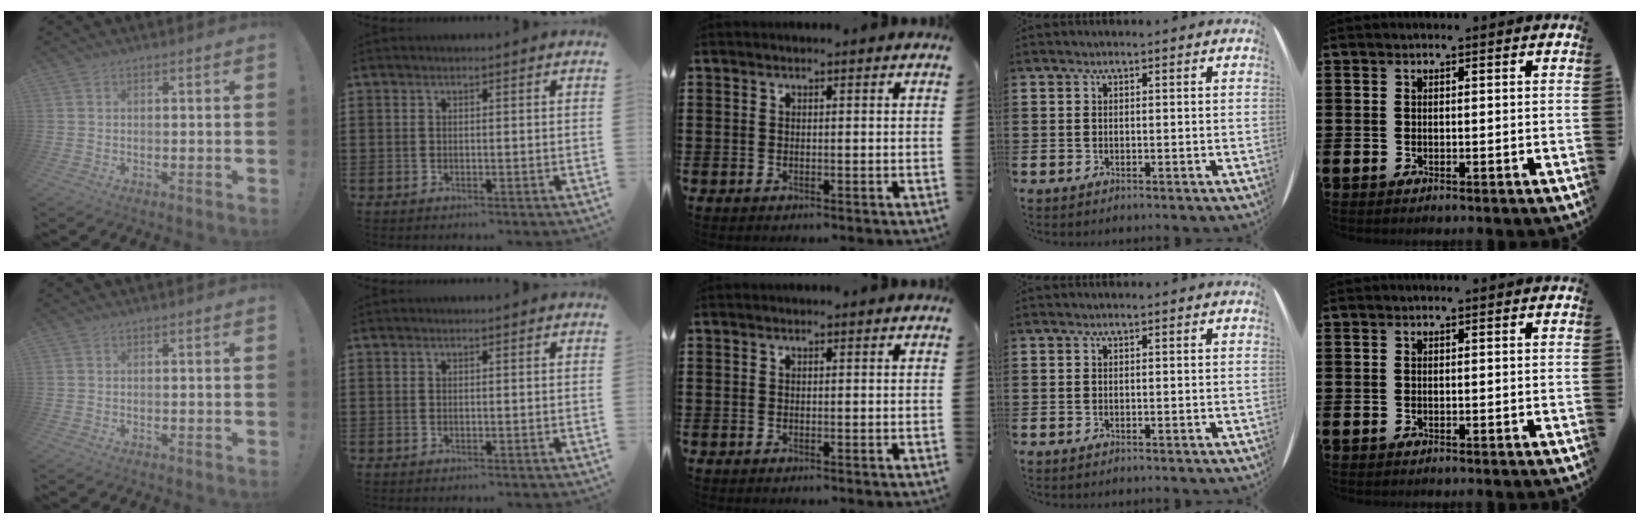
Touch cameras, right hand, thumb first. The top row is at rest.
{}